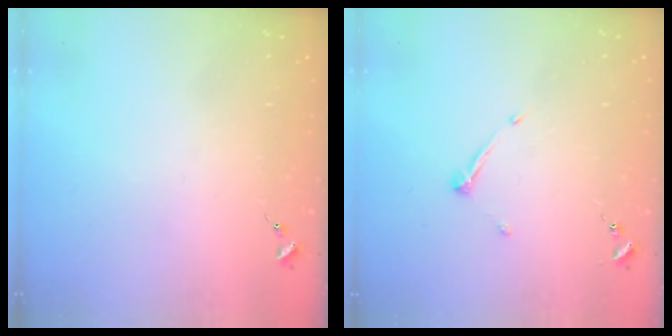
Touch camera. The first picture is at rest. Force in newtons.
{"total": 5.8, "press": 5.8, "slide": 0.7}